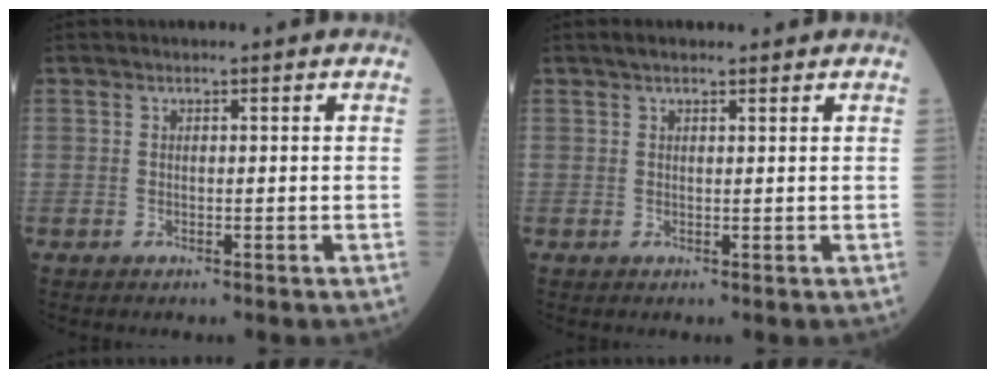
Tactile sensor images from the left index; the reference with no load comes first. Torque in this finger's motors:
{"motor_torque": [0.02, 0.10, 0.03, 0.00]}